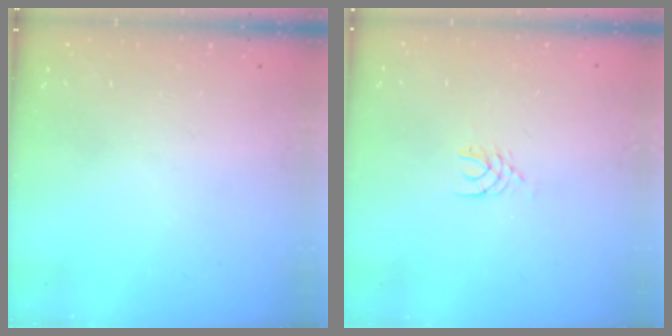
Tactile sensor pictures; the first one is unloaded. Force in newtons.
{"total": 3.1, "press": 3.0, "slide": 0.4}